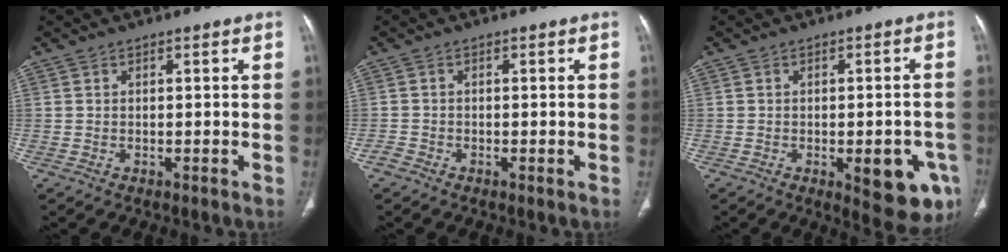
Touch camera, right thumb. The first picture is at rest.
{"total": 1.3, "force": [-1.0, 0.6, 0.5], "torque": [-0.007, -0.001, -0.023]}
{"total": 11.3, "force": [-4.1, 4.3, 9.6], "torque": [-0.088, 0.004, -0.039]}